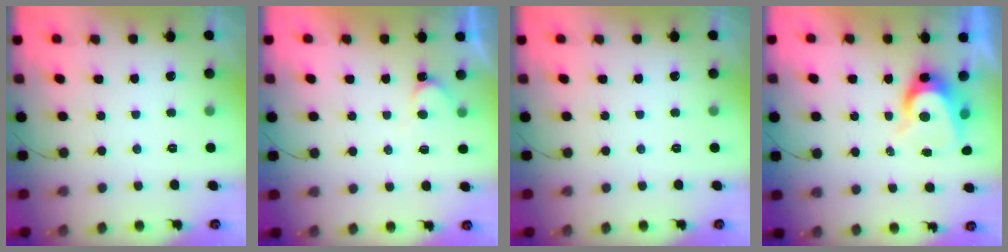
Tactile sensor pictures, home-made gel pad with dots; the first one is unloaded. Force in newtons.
{"total": 4.9, "press": 4.9, "slide": 0.4}
{"total": 0.0}
{"total": 7.7, "press": 7.7, "slide": 0.4}